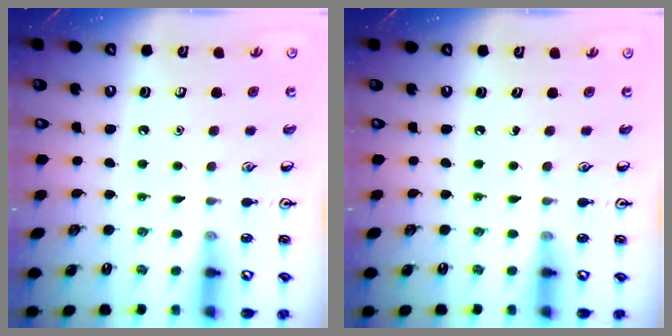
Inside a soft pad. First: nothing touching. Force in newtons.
{"total": 0.0}